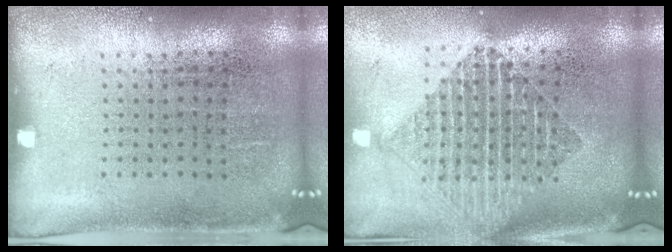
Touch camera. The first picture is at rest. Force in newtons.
{"total": 1.8, "press": 1.5, "slide": 1.0}